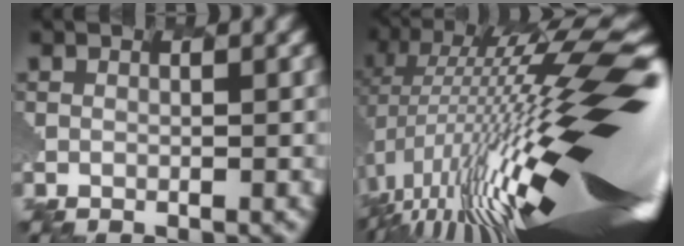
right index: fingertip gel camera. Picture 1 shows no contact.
{"total": 18.7, "force": [0.7, 3.7, 18.3], "torque": [-0.305, 0.018, 0.001]}